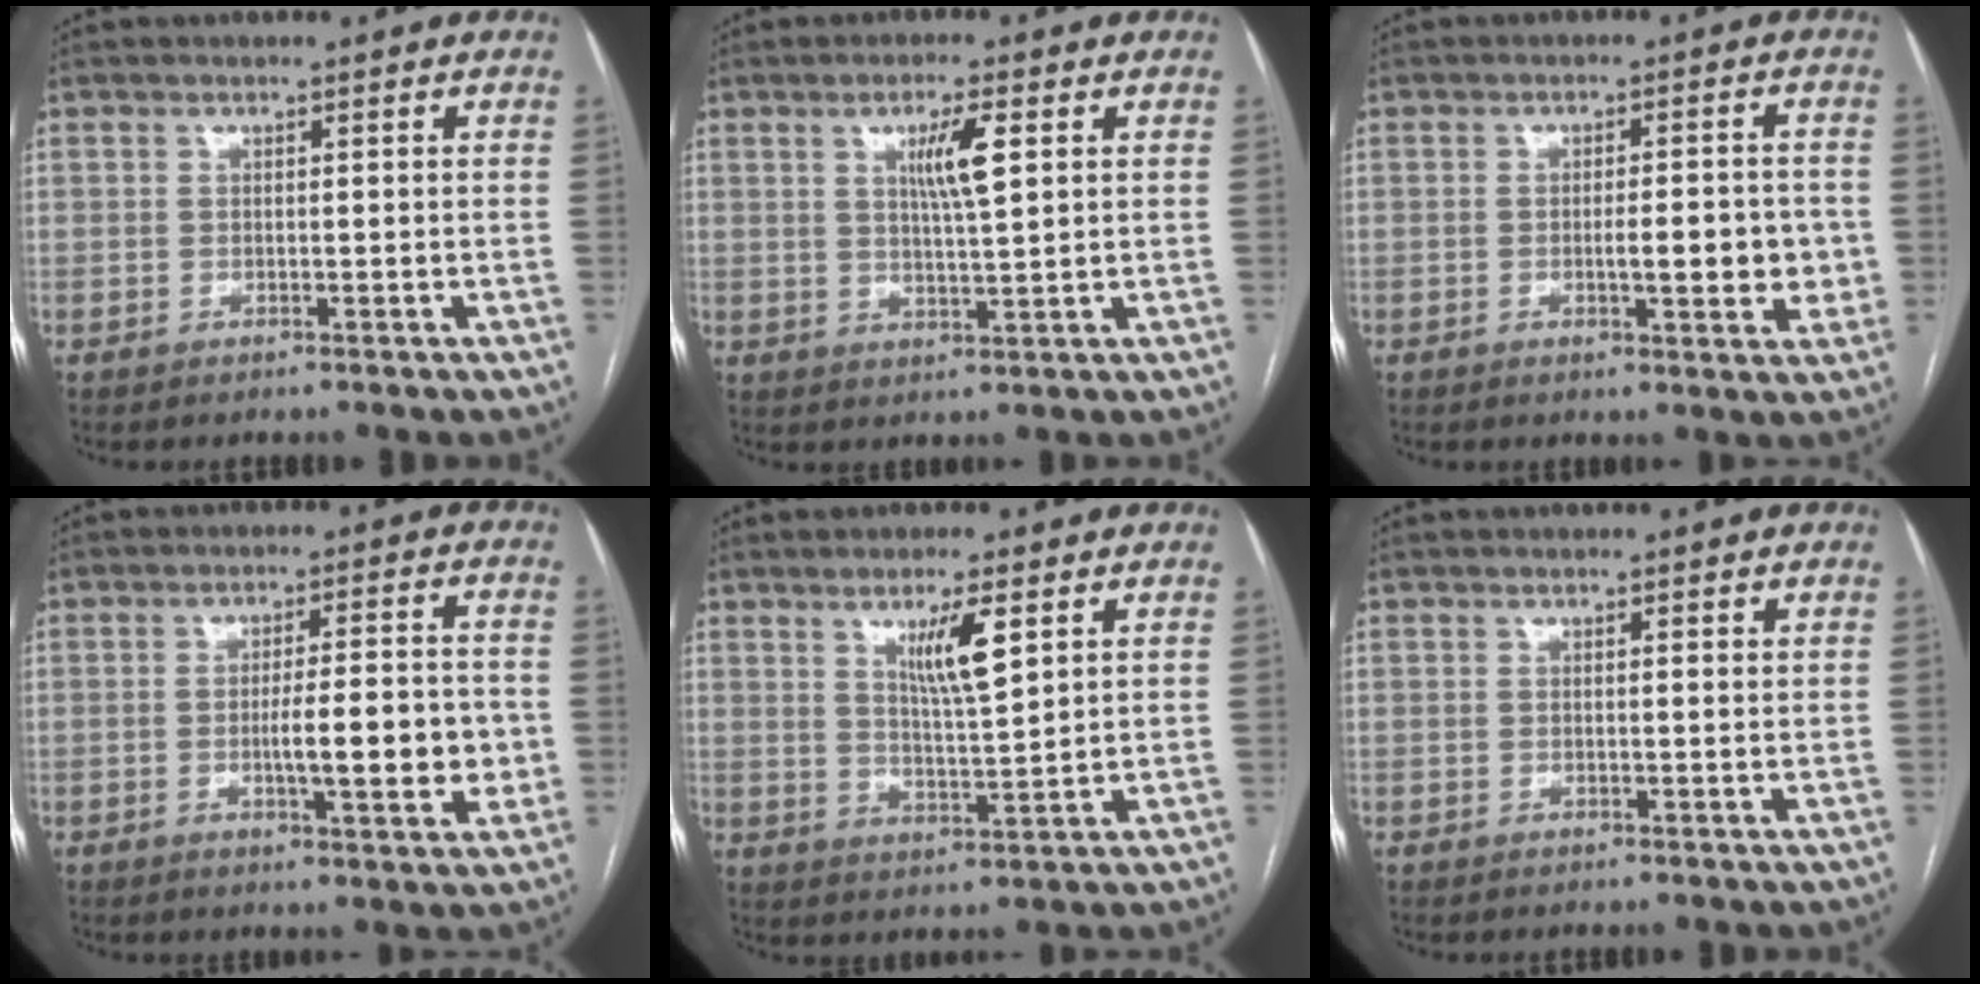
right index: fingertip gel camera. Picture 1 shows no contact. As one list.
[{"total": 5.9, "force": [2.0, 0.5, 5.5], "torque": [-0.096, 0.000, 0.035]}, {"total": 6.8, "force": [-1.1, 1.9, 6.5], "torque": [-0.086, 0.001, -0.012]}, {"total": 9.5, "force": [-1.5, 1.7, 9.2], "torque": [-0.138, 0.002, -0.022]}, {"total": 6.7, "force": [3.1, 0.6, 5.9], "torque": [-0.104, -0.009, 0.056]}, {"total": 0.7, "force": [0.5, 0.1, 0.5], "torque": [-0.006, 0.000, 0.005]}]